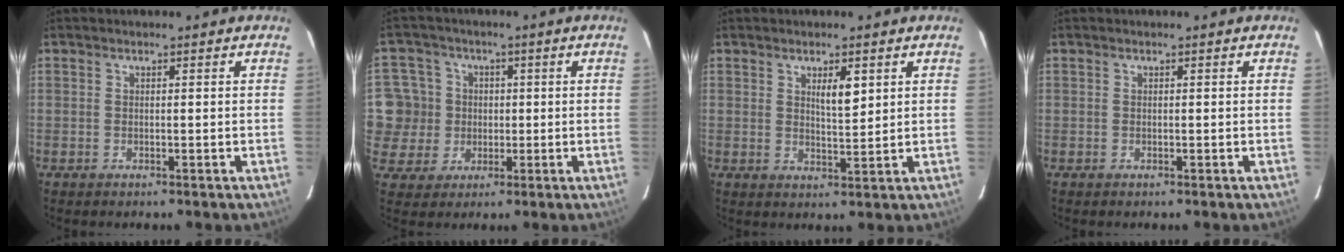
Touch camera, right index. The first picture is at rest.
{"total": 8.7, "force": [0.4, 8.6, 1.2], "torque": [-0.037, 0.025, 0.020]}
{"total": 3.7, "force": [1.6, 1.0, 3.1], "torque": [-0.054, -0.002, 0.030]}
{"total": 0.0}